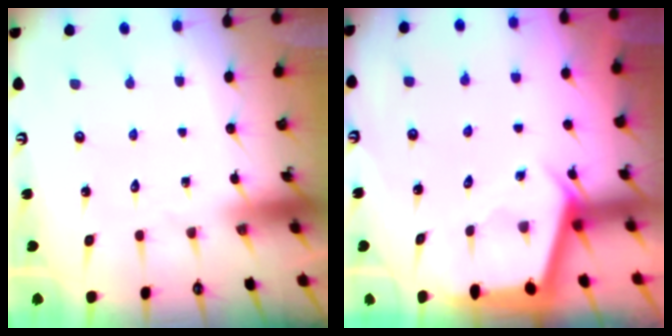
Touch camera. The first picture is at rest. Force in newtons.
{"total": 2.8, "press": 2.8, "slide": 0.4}